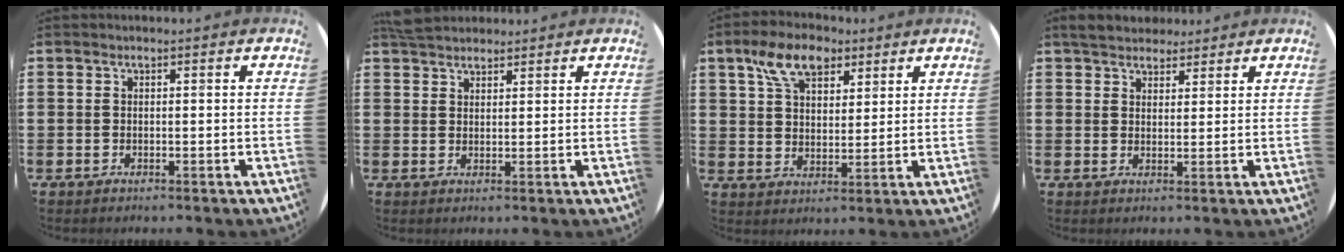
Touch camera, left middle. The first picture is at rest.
{"total": 3.3, "force": [3.1, 1.0, 0.5], "torque": [-0.017, -0.001, 0.061]}
{"total": 8.0, "force": [5.2, 4.5, 4.1], "torque": [-0.075, 0.000, 0.093]}
{"total": 3.8, "force": [3.6, 1.3, 0.5], "torque": [-0.012, -0.005, 0.067]}